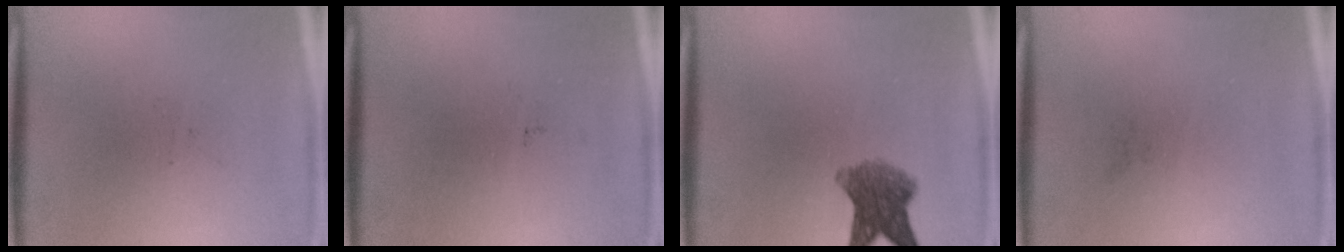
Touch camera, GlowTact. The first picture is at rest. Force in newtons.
{"total": 0.0}
{"total": 6.5}
{"total": 0.0}